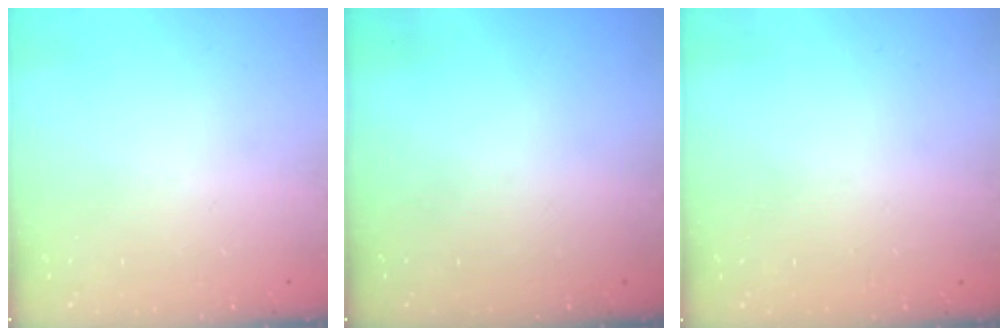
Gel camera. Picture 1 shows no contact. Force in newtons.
{"total": 0.0}
{"total": 2.7, "press": 2.7, "slide": 0.2}